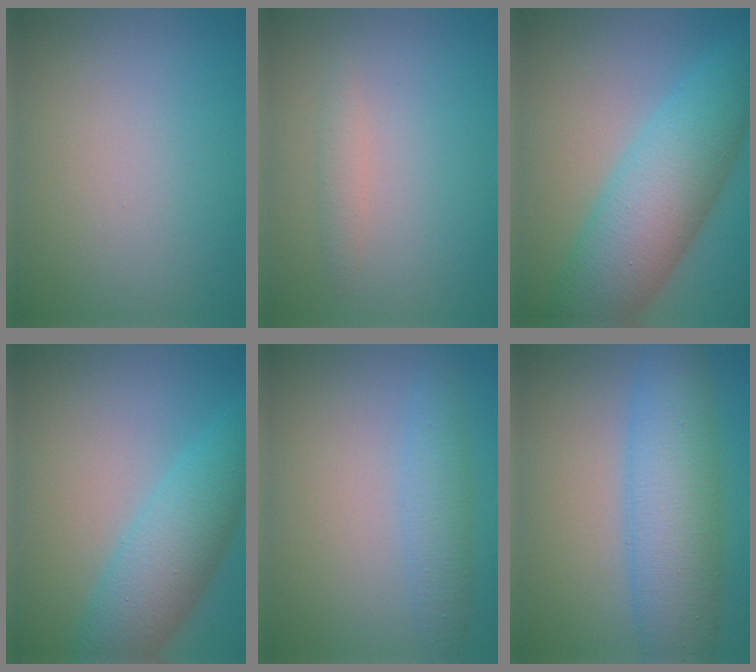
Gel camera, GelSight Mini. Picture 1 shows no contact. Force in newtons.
{"total": 1.1, "press": 1.1, "slide": 0.0}
{"total": 9.0, "press": 9.0, "slide": 0.1}
{"total": 6.4, "press": 6.4, "slide": 0.2}
{"total": 2.8, "press": 2.8, "slide": 0.0}
{"total": 8.0, "press": 8.0, "slide": 0.2}